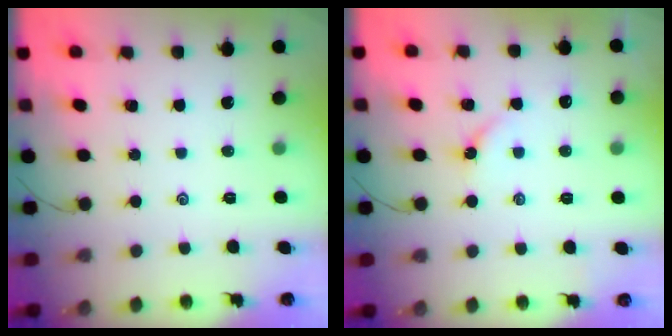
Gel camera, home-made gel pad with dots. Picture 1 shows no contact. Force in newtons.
{"total": 3.2, "press": 3.2, "slide": 0.5}